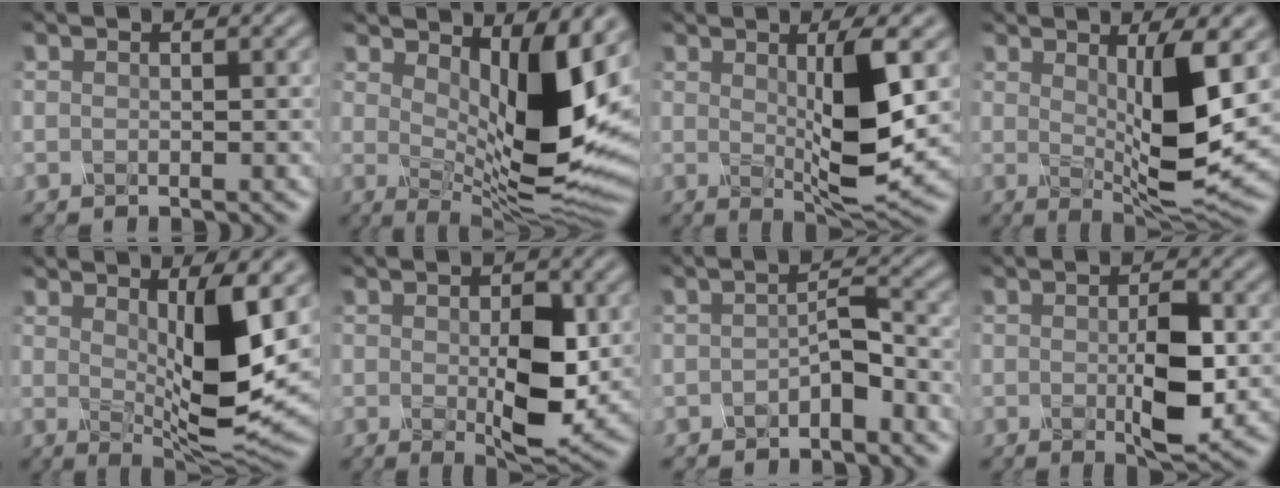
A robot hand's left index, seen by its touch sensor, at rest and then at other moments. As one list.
[{"total": 10.8, "force": [2.4, 4.1, 9.7], "torque": [-0.152, -0.021, 0.052]}, {"total": 5.8, "force": [0.6, 0.8, 5.7], "torque": [-0.107, -0.013, 0.023]}, {"total": 6.6, "force": [0.9, 1.3, 6.4], "torque": [-0.111, -0.020, 0.028]}, {"total": 7.1, "force": [1.0, 1.7, 6.8], "torque": [-0.119, -0.022, 0.031]}, {"total": 5.8, "force": [-0.5, 2.5, 5.2], "torque": [-0.104, -0.011, 0.005]}, {"total": 1.6, "force": [-1.1, 0.0, 1.2], "torque": [-0.037, 0.008, -0.017]}, {"total": 4.8, "force": [-0.6, 1.3, 4.6], "torque": [-0.099, -0.008, -0.002]}]